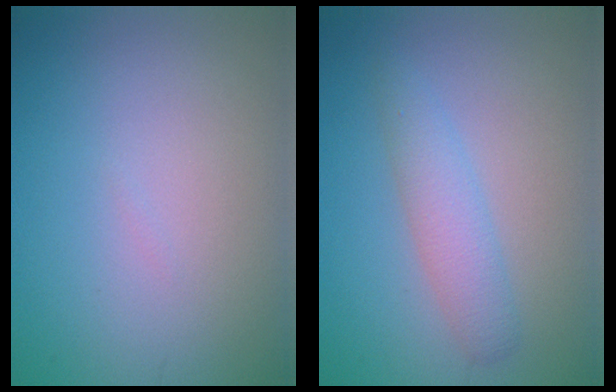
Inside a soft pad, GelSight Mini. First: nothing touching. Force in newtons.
{"total": 2.8, "press": 2.8, "slide": 0.1}